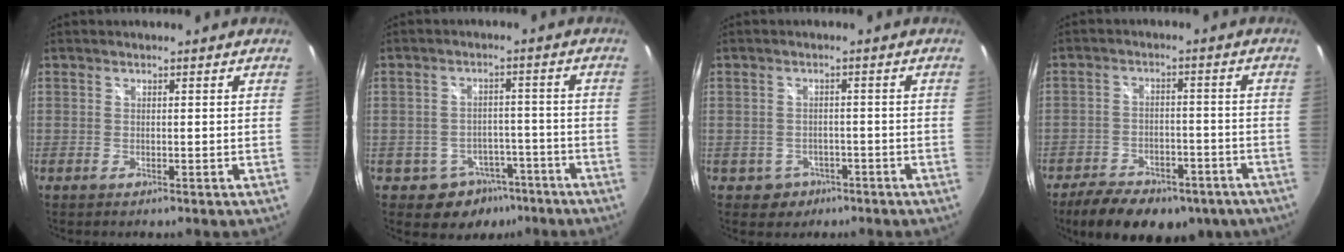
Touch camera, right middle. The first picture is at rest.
{"total": 7.7, "force": [-4.8, 5.8, 1.6], "torque": [-0.033, 0.022, -0.051]}
{"total": 3.8, "force": [-1.8, 3.4, 0.5], "torque": [-0.022, 0.006, -0.021]}
{"total": 17.1, "force": [-12.0, 8.3, 8.9], "torque": [-0.189, -0.012, -0.166]}